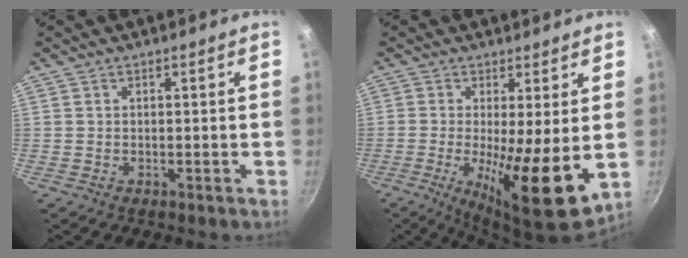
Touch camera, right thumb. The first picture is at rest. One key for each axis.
{"total": 13.2, "fx": -0.8, "fy": 3.0, "fz": 12.8, "tx": -0.207, "ty": -0.023, "tz": -0.009}